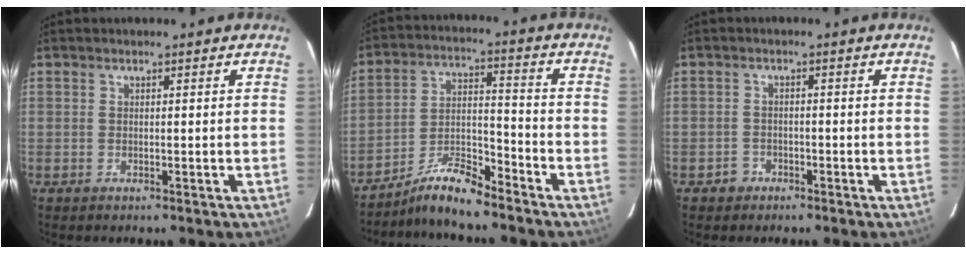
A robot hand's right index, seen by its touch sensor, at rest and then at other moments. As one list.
[{"total": 8.0, "force": [-7.2, 0.6, 3.4], "torque": [-0.068, 0.007, -0.131]}, {"total": 1.8, "force": [-1.1, 1.4, 0.1], "torque": [-0.003, 0.006, -0.018]}]